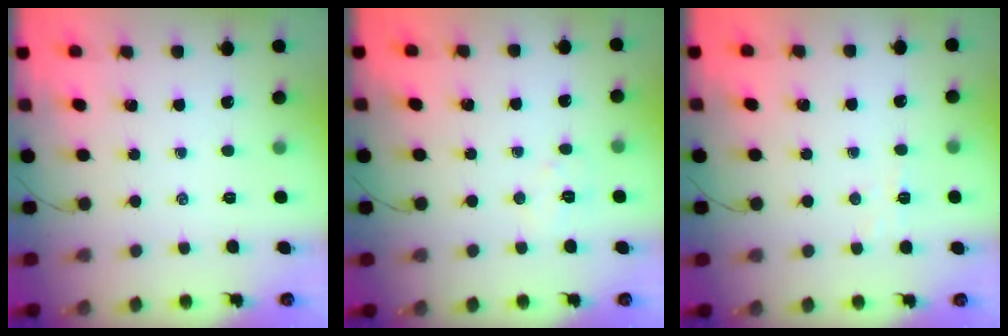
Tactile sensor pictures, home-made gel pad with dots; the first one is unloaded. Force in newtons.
{"total": 4.6, "press": 4.5, "slide": 0.8}
{"total": 3.6, "press": 3.4, "slide": 1.1}